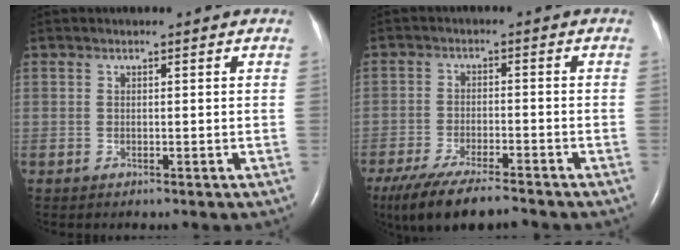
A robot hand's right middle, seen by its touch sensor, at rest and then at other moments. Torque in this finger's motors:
{"motor_torque": [1.05, -1.04, 0.20, 0.12]}